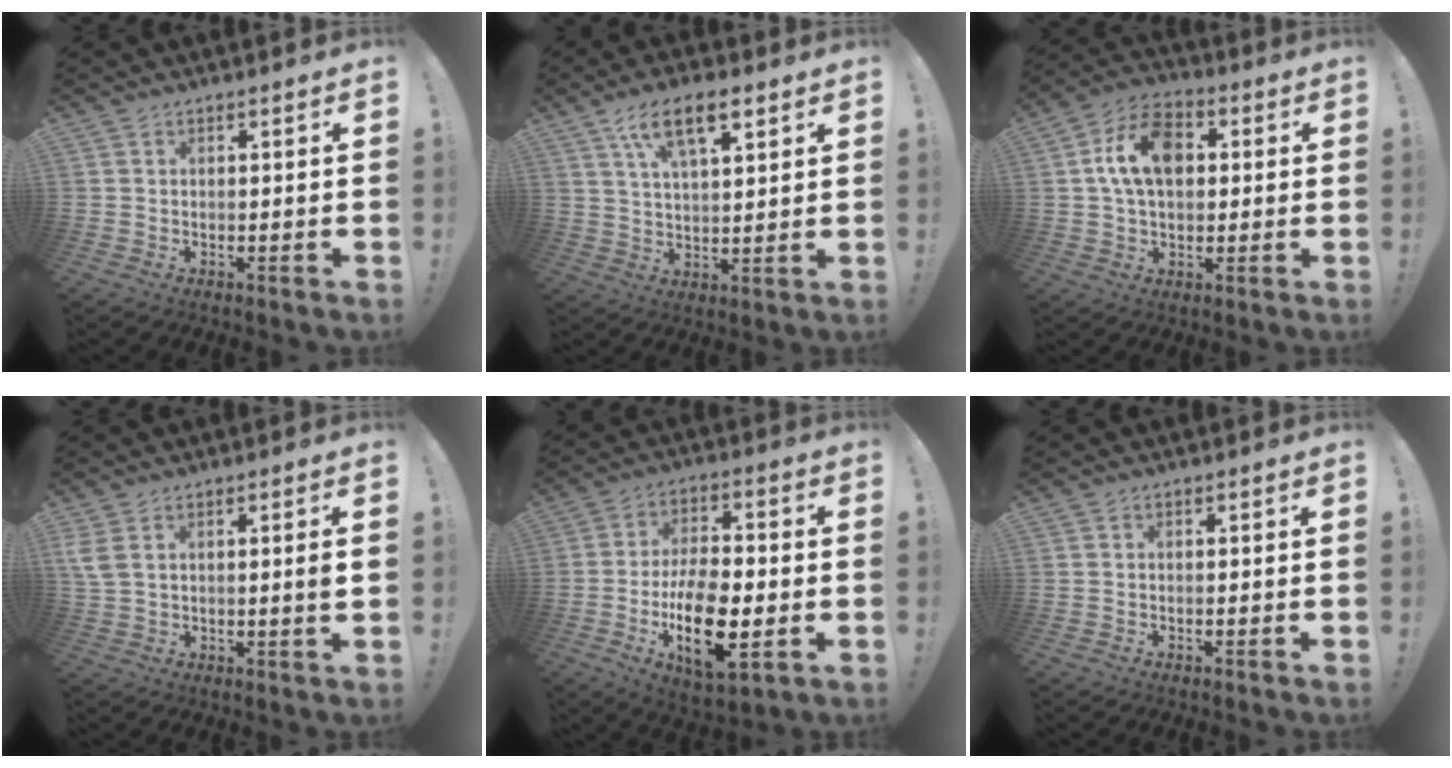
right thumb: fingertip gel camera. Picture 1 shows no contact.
{"total": 11.2, "force": [6.1, 4.5, 8.3], "torque": [-0.137, -0.012, 0.107]}
{"total": 13.9, "force": [2.9, 9.5, 9.7], "torque": [-0.152, 0.007, 0.055]}
{"total": 4.3, "force": [1.4, 0.8, 4.0], "torque": [-0.081, -0.005, 0.028]}
{"total": 18.4, "force": [-4.6, 8.9, 15.4], "torque": [-0.262, 0.008, -0.072]}
{"total": 0.0}